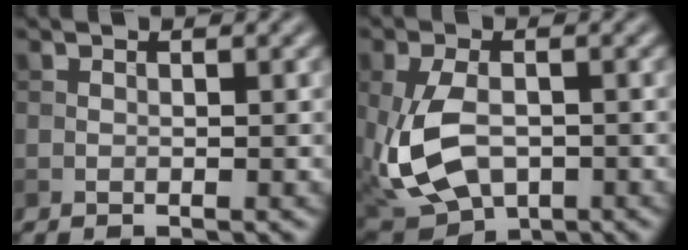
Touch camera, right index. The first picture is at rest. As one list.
[{"total": 8.8, "force": [-1.4, 5.6, 6.6], "torque": [-0.153, -0.021, -0.020]}]